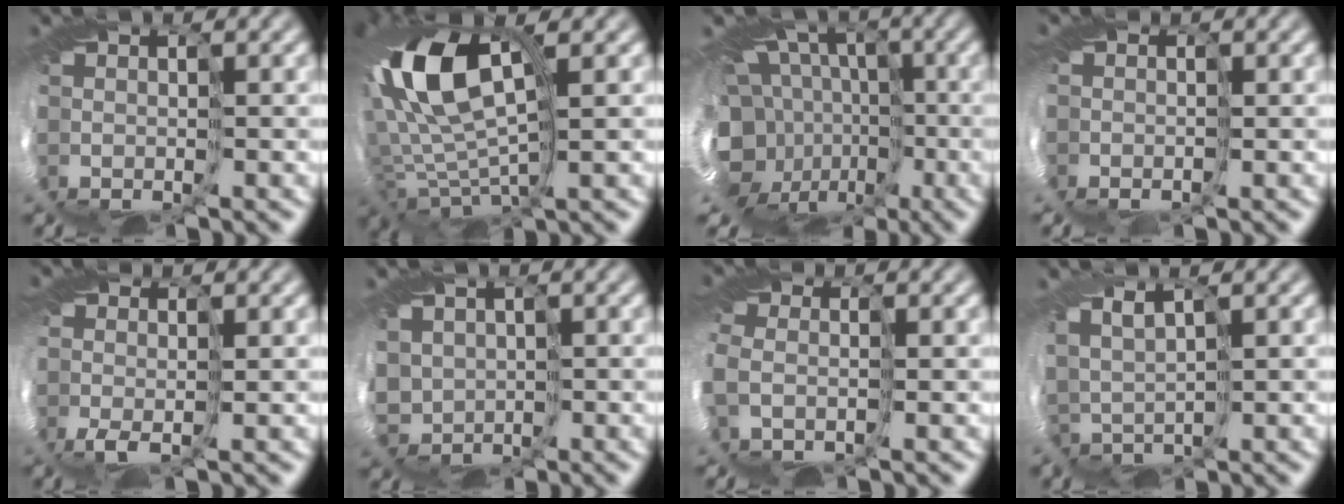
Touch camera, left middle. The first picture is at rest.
{"total": 10.3, "force": [3.2, 5.3, 8.2], "torque": [-0.201, 0.016, 0.061]}
{"total": 16.0, "force": [-3.2, 13.4, 8.2], "torque": [-0.181, -0.013, -0.063]}
{"total": 4.7, "force": [-0.7, 3.8, 2.7], "torque": [-0.046, 0.000, -0.004]}
{"total": 3.7, "force": [-0.8, 2.6, 2.5], "torque": [-0.081, -0.014, -0.003]}
{"total": 3.2, "force": [1.0, 3.1, 0.0], "torque": [-0.032, 0.007, 0.028]}
{"total": 5.1, "force": [-0.6, 4.0, 3.2], "torque": [-0.101, 0.001, 0.002]}
{"total": 1.7, "force": [1.7, 0.1, -0.3], "torque": [-0.013, 0.008, 0.042]}